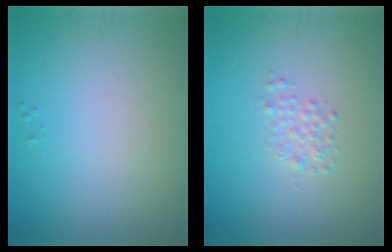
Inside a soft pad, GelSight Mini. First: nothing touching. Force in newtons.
{"total": 1.2, "press": 1.2, "slide": 0.0}